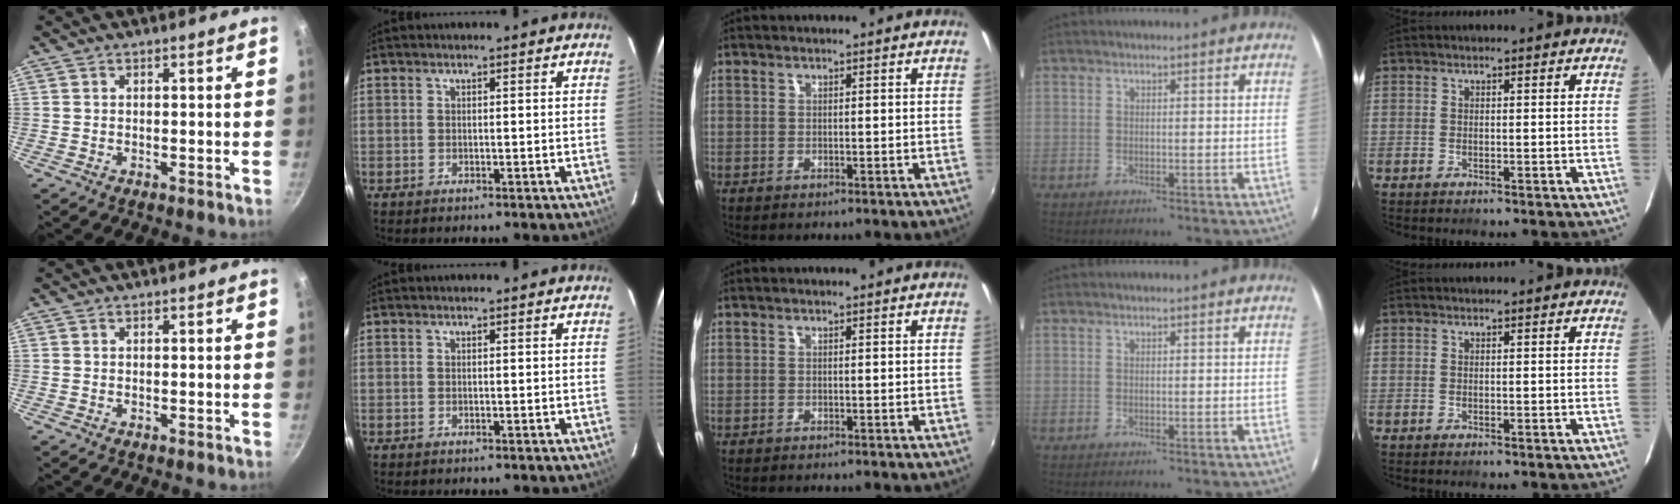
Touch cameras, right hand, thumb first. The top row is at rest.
{}